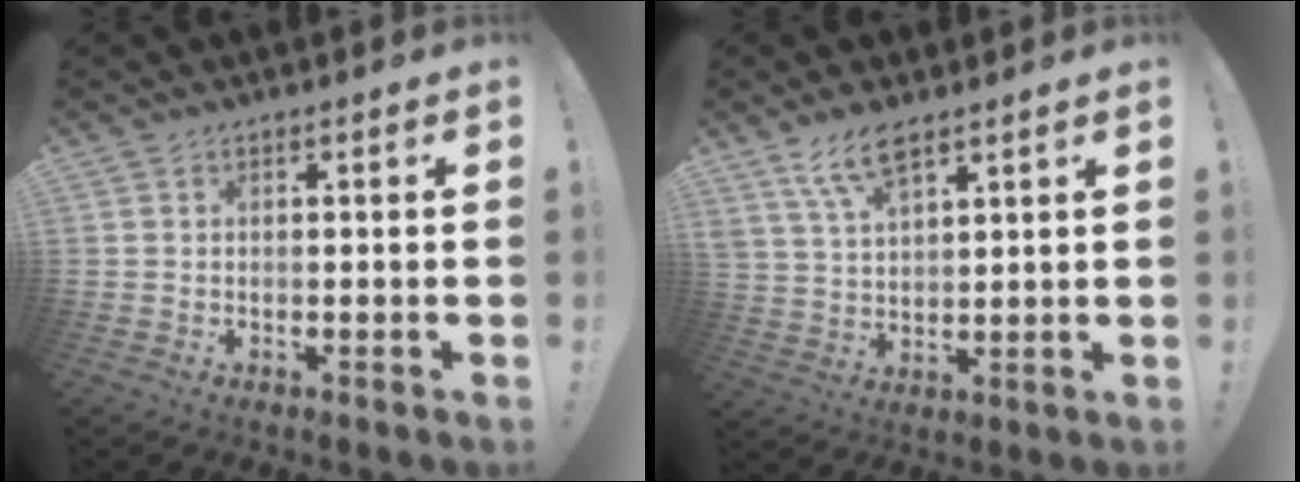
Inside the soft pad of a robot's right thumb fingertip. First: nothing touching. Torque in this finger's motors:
{"motor_torque": [0.06, 0.08, 0.27, 0.23, 0.01]}